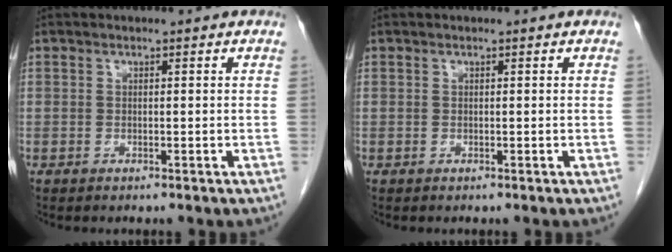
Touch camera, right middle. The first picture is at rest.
{"total": 0.0}